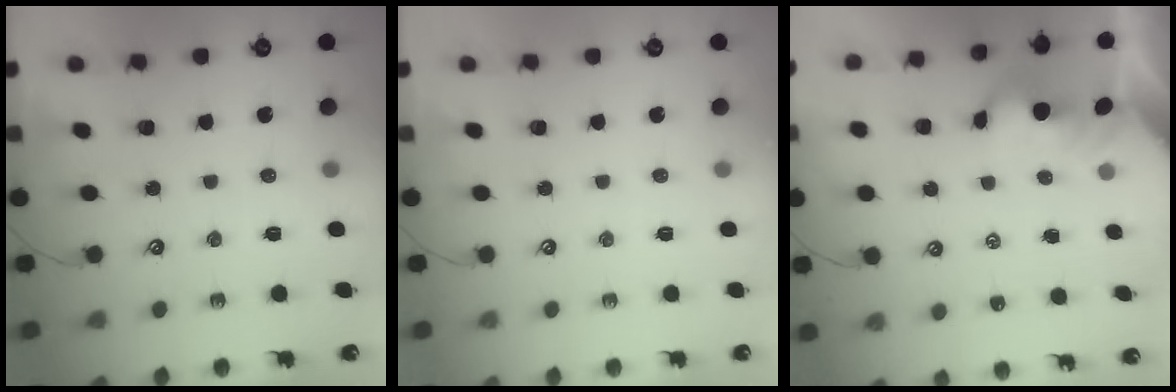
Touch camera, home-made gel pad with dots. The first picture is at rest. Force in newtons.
{"total": 0.0}
{"total": 2.2, "press": 2.2, "slide": 0.1}